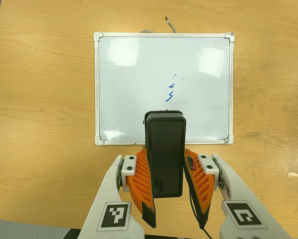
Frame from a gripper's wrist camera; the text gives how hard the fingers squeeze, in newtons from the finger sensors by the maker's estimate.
{"total": 5.3, "left": 4.8, "right": 5.8}